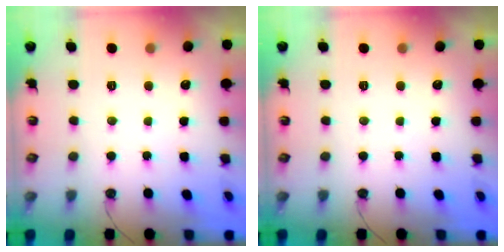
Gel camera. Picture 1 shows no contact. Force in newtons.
{"total": 0.0}